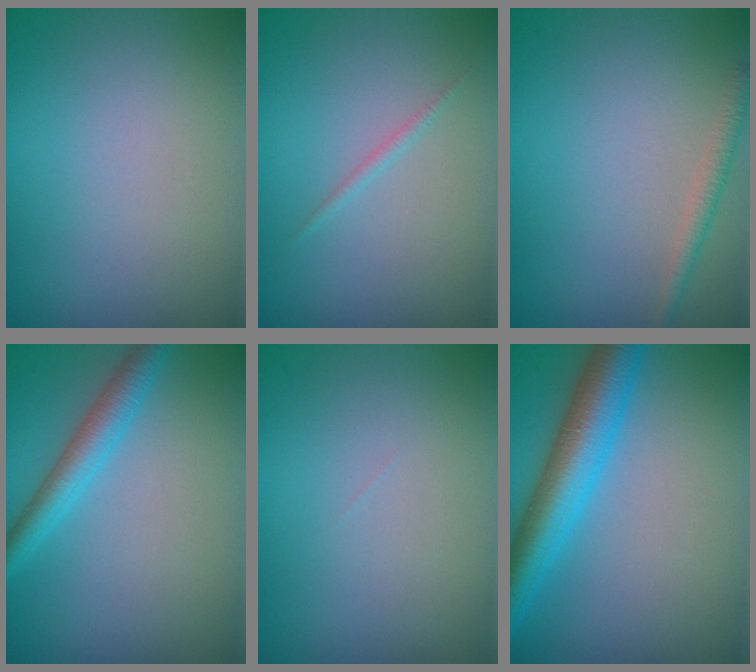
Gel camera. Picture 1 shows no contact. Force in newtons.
{"total": 0.6, "press": 0.6, "slide": 0.0}
{"total": 1.4, "press": 1.4, "slide": 0.0}
{"total": 3.1, "press": 3.1, "slide": 0.0}
{"total": 0.0}
{"total": 6.2, "press": 6.2, "slide": 0.2}